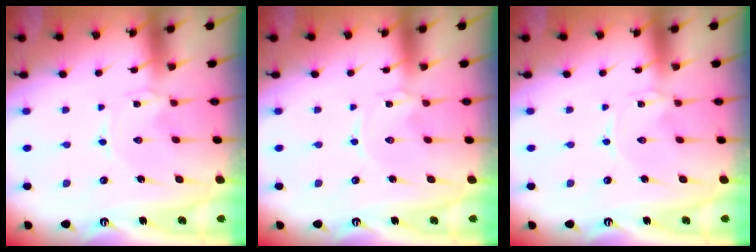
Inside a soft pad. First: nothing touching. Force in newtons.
{"total": 0.0}
{"total": 0.0}